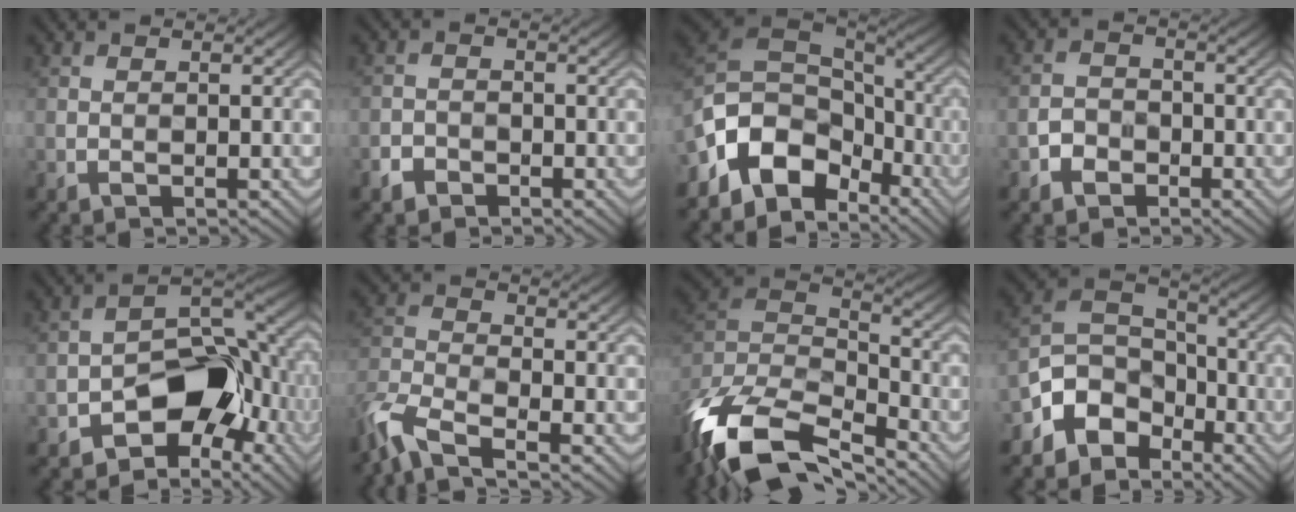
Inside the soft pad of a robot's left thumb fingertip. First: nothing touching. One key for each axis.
{"total": 2.0, "fx": -1.5, "fy": 1.2, "fz": 0.4, "tx": -0.012, "ty": -0.006, "tz": -0.031}
{"total": 11.7, "fx": -5.0, "fy": 8.0, "fz": 7.0, "tx": -0.176, "ty": -0.015, "tz": -0.085}
{"total": 2.9, "fx": -1.8, "fy": 2.1, "fz": 0.9, "tx": -0.024, "ty": -0.004, "tz": -0.041}
{"total": 10.8, "fx": -4.5, "fy": 6.4, "fz": 7.4, "tx": -0.106, "ty": -0.004, "tz": -0.083}
{"total": 7.4, "fx": -5.8, "fy": 2.4, "fz": 3.9, "tx": -0.099, "ty": -0.018, "tz": -0.119}
{"total": 15.3, "fx": -9.7, "fy": 7.4, "fz": 9.3, "tx": -0.267, "ty": -0.029, "tz": -0.151}
{"total": 7.8, "fx": -4.8, "fy": 5.4, "fz": 3.1, "tx": -0.061, "ty": -0.006, "tz": -0.104}